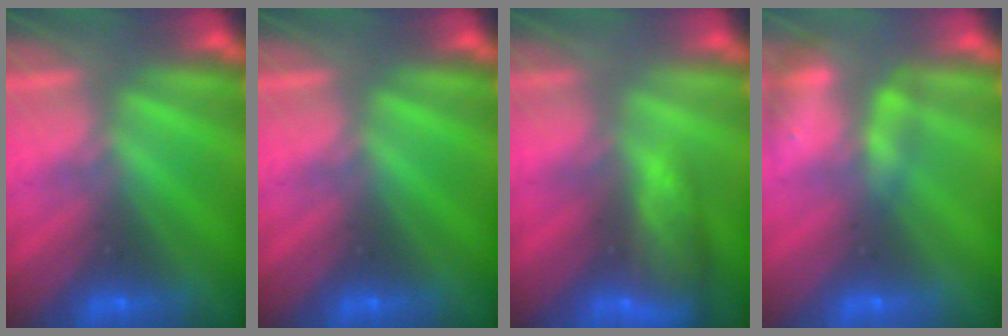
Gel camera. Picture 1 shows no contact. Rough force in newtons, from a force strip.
{"total": 0.0}
{"total": 8.9}
{"total": 2.4}